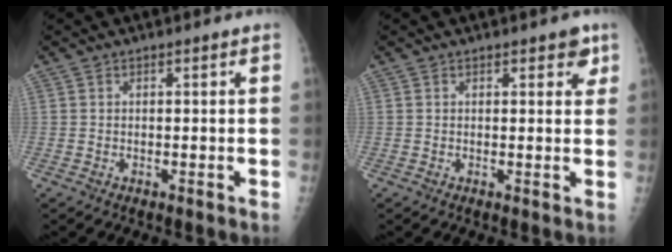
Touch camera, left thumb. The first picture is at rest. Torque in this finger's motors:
{"motor_torque": [0.33, 0.17, 0.03, -0.13, 0.09]}